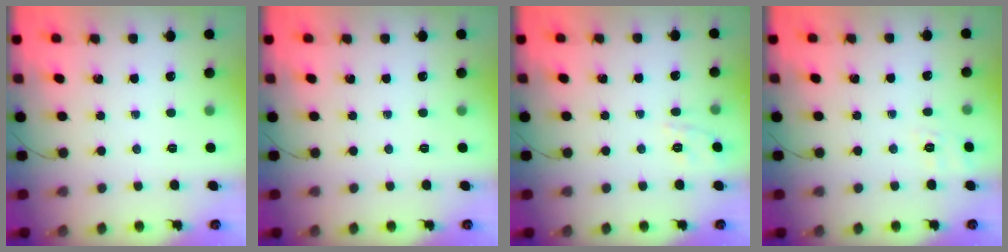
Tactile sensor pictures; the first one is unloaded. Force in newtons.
{"total": 0.0}
{"total": 1.7, "press": 0.1, "slide": 1.7}
{"total": 2.2, "press": 0.8, "slide": 2.0}